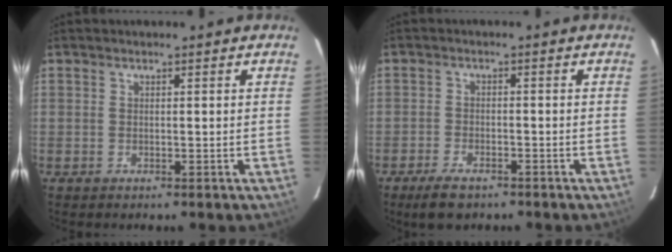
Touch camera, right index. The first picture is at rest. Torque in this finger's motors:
{"motor_torque": [0.53, -0.45, 0.09, 0.02]}